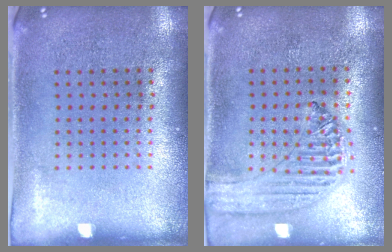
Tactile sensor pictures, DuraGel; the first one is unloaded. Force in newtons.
{"total": 1.2, "press": 1.2, "slide": 0.1}